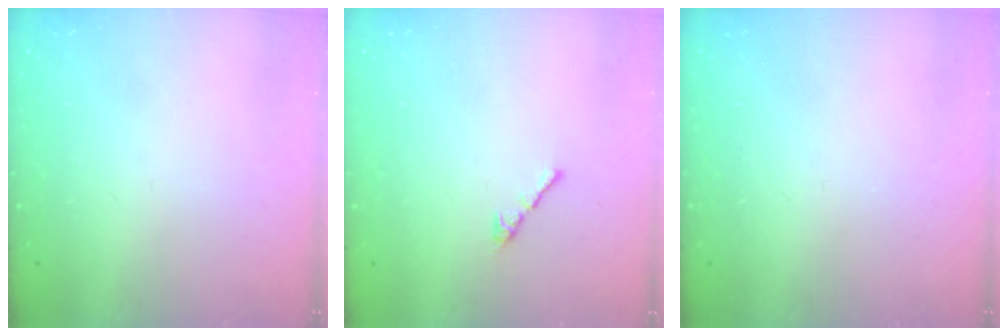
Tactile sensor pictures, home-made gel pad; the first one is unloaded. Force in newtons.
{"total": 0.6, "press": 0.4, "slide": 0.4}
{"total": 0.0}